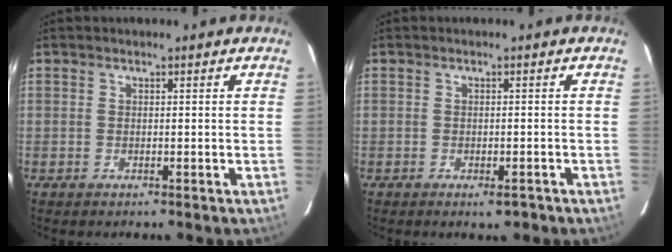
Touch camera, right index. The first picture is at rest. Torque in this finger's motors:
{"motor_torque": [-0.04, -0.09, 0.10, 0.02]}